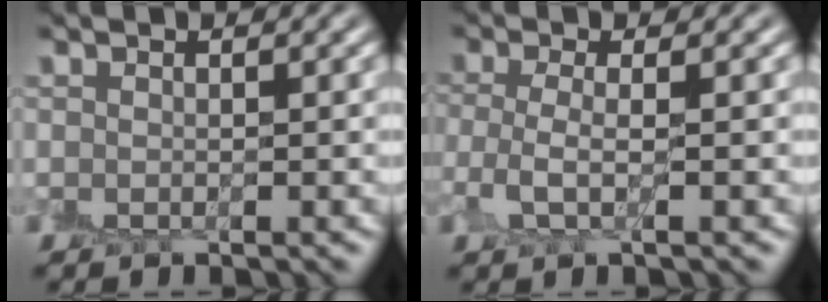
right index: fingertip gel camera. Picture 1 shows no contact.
{"total": 2.1, "force": [-0.4, 0.8, 1.9], "torque": [-0.053, -0.002, -0.011]}